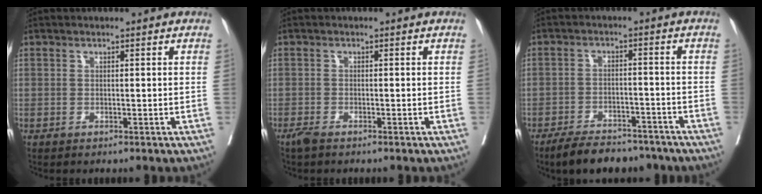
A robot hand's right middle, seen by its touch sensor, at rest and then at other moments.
{"total": 1.4, "force": [-1.2, 0.3, 0.8], "torque": [-0.023, -0.005, -0.023]}
{"total": 10.0, "force": [-8.5, 3.6, 3.8], "torque": [-0.055, 0.001, -0.127]}